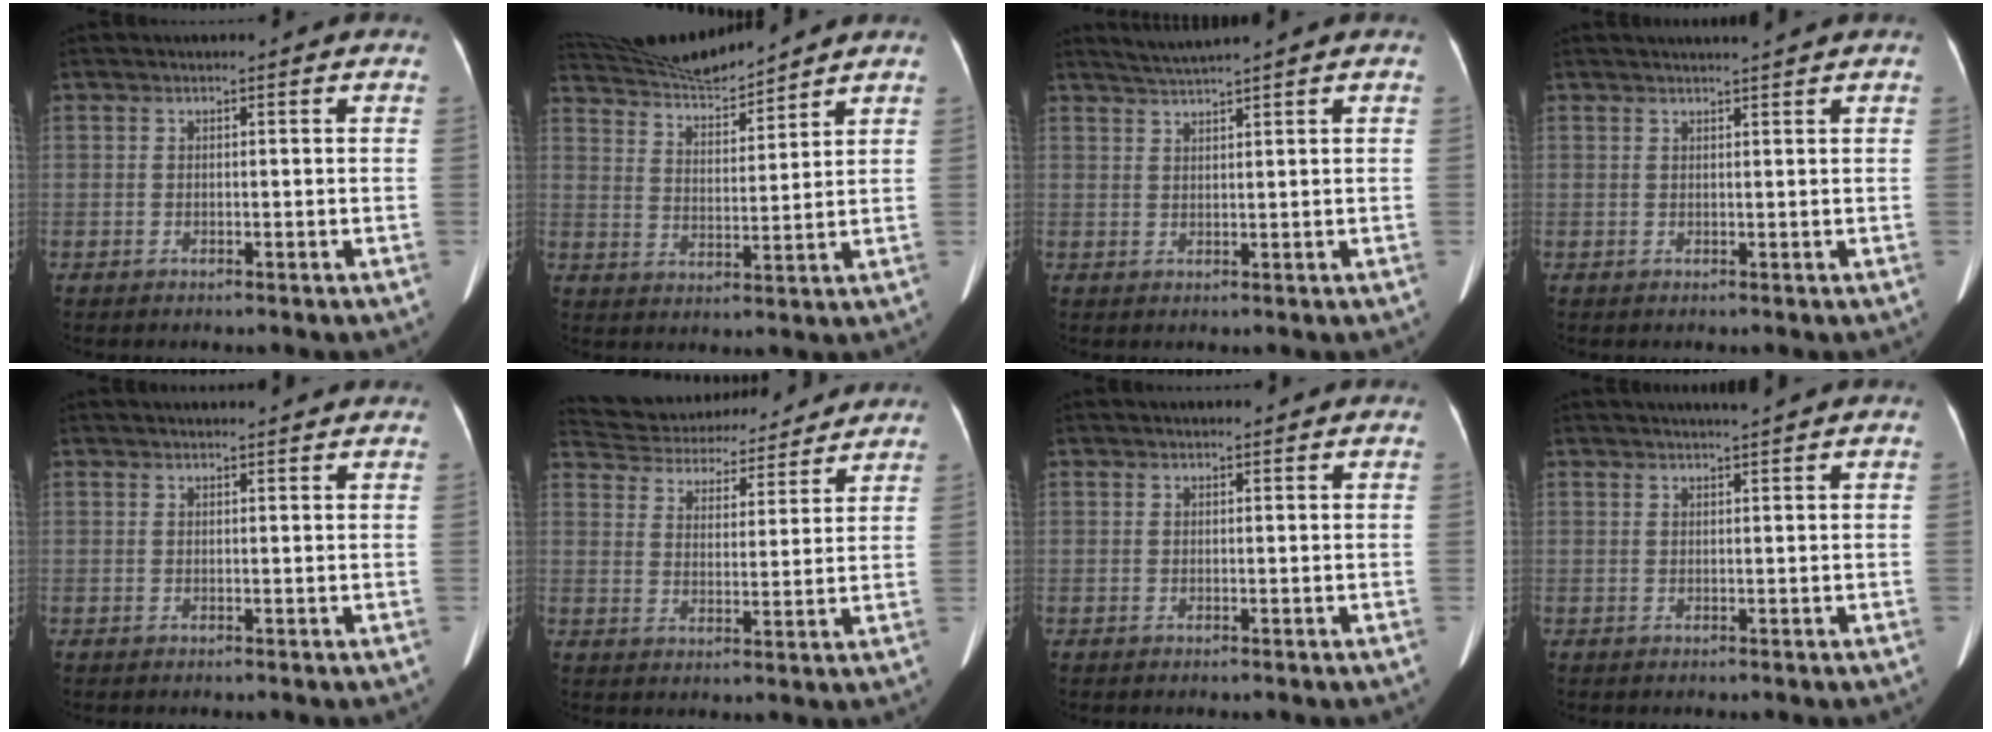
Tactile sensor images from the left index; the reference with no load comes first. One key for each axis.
{"total": 10.3, "fx": 10.0, "fy": -0.2, "fz": 2.4, "tx": -0.057, "ty": 0.006, "tz": 0.182}
{"total": 3.0, "fx": 2.6, "fy": -1.3, "fz": 0.5, "tx": -0.015, "ty": 0.005, "tz": 0.055}
{"total": 2.9, "fx": 2.7, "fy": -0.8, "fz": 0.9, "tx": -0.011, "ty": 0.009, "tz": 0.041}
{"total": 5.5, "fx": 5.2, "fy": 0.5, "fz": 1.4, "tx": -0.018, "ty": 0.023, "tz": 0.057}
{"total": 18.1, "fx": 16.8, "fy": 4.8, "fz": 4.7, "tx": -0.092, "ty": 0.027, "tz": 0.241}
{"total": 2.2, "fx": 2.1, "fy": 0.4, "fz": 0.7, "tx": -0.010, "ty": 0.018, "tz": 0.025}
{"total": 2.2, "fx": 1.9, "fy": -0.7, "fz": 0.7, "tx": -0.007, "ty": 0.004, "tz": 0.034}